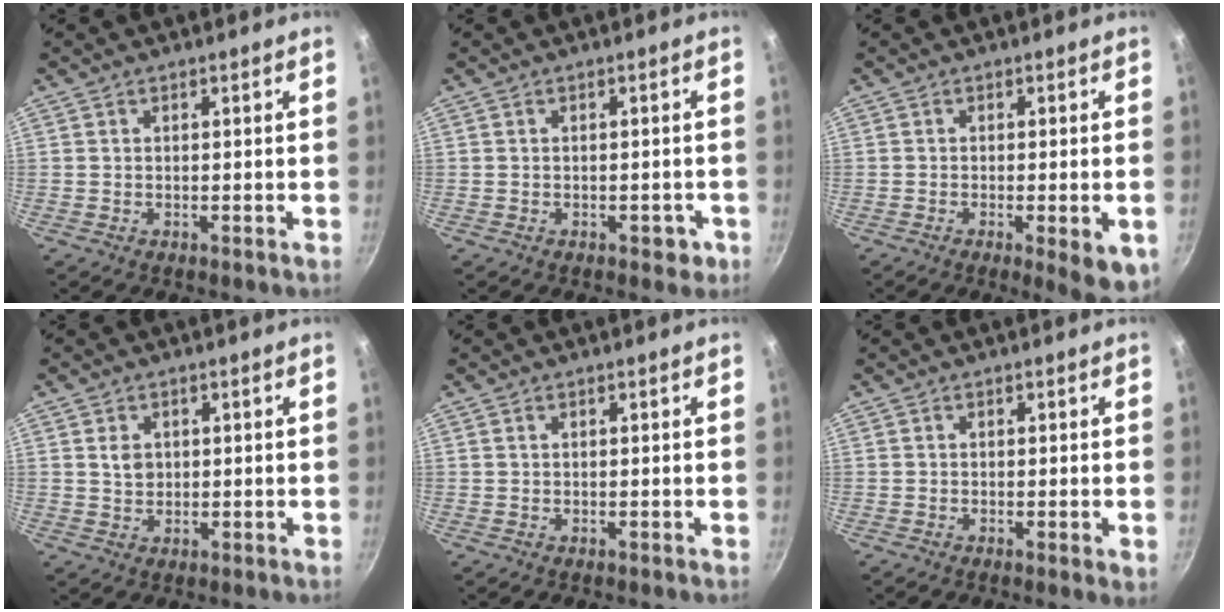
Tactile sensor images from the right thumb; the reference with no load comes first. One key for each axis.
{"total": 2.6, "fx": -1.1, "fy": 1.6, "fz": 1.7, "tx": -0.003, "ty": 0.016, "tz": -0.005}
{"total": 7.3, "fx": -2.6, "fy": 1.7, "fz": 6.7, "tx": -0.075, "ty": 0.000, "tz": -0.031}
{"total": 3.0, "fx": 0.7, "fy": 2.4, "fz": 1.7, "tx": -0.020, "ty": -0.002, "tz": 0.013}
{"total": 0.0}
{"total": 1.9, "fx": -0.4, "fy": 0.2, "fz": 1.8, "tx": -0.028, "ty": -0.008, "tz": -0.009}